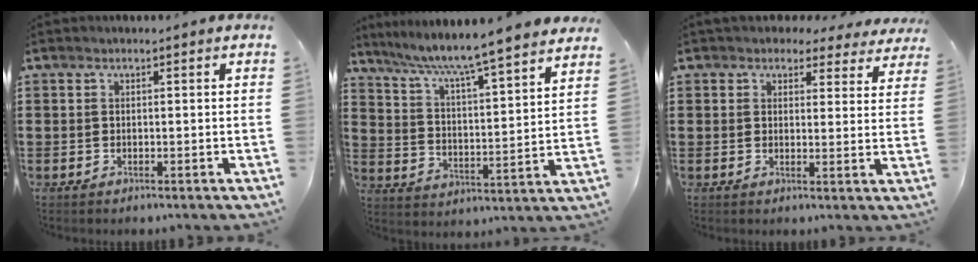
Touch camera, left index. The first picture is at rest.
{"total": 6.3, "force": [5.5, -0.9, 2.8], "torque": [-0.077, -0.048, 0.087]}
{"total": 3.7, "force": [3.3, 1.4, 0.9], "torque": [-0.022, -0.007, 0.060]}